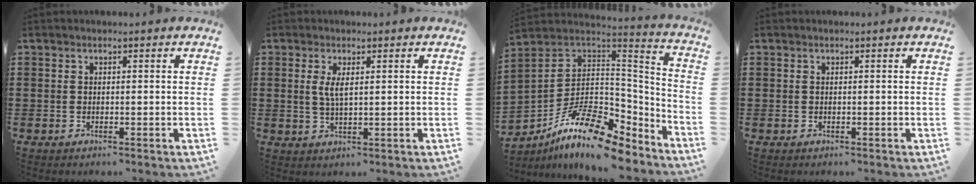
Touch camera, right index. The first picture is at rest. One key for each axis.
{"total": 2.9, "fx": 0.8, "fy": 0.8, "fz": 2.7, "tx": -0.055, "ty": 0.004, "tz": 0.012}
{"total": 14.6, "fx": -9.5, "fy": 5.2, "fz": 9.9, "tx": -0.180, "ty": 0.021, "tz": -0.168}
{"total": 0.0}